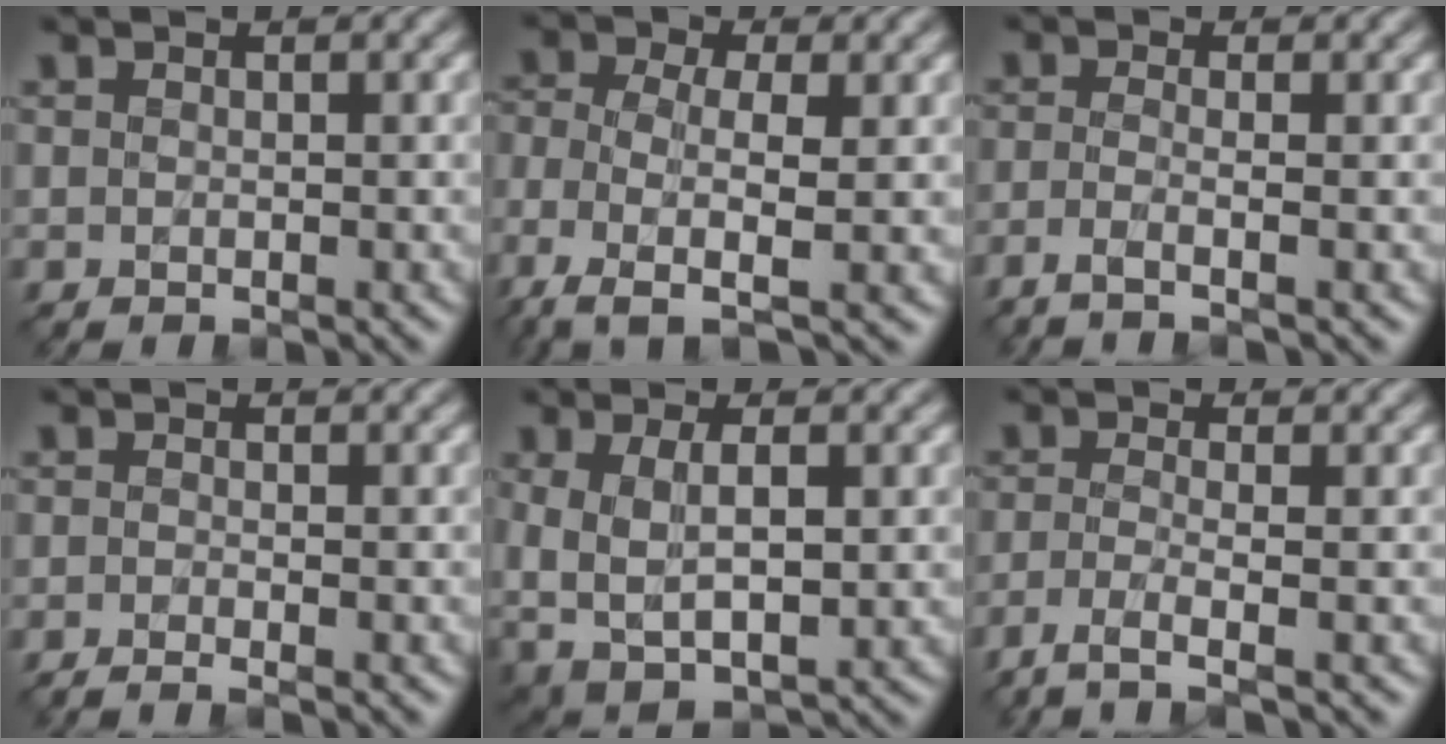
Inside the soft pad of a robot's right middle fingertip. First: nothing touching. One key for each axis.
{"total": 6.3, "fx": -2.7, "fy": 2.4, "fz": 5.2, "tx": -0.117, "ty": -0.006, "tz": -0.062}
{"total": 2.5, "fx": -1.3, "fy": 0.8, "fz": 2.1, "tx": -0.033, "ty": -0.013, "tz": -0.039}
{"total": 1.7, "fx": -1.1, "fy": 0.4, "fz": 1.2, "tx": -0.013, "ty": -0.011, "tz": -0.028}
{"total": 5.7, "fx": 0.2, "fy": 2.9, "fz": 4.8, "tx": -0.101, "ty": -0.011, "tz": 0.010}
{"total": 3.2, "fx": -1.9, "fy": 0.8, "fz": 2.5, "tx": -0.048, "ty": -0.010, "tz": -0.054}